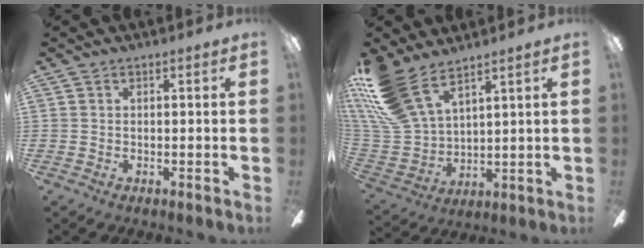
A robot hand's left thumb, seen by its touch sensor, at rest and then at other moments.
{"total": 16.2, "force": [11.4, 7.0, 9.1], "torque": [-0.233, -0.057, 0.215]}